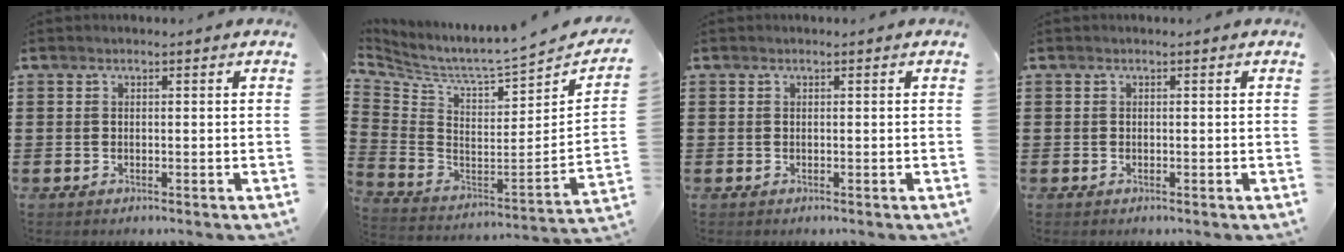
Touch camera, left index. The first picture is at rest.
{"total": 4.5, "force": [4.1, -0.1, 1.9], "torque": [-0.064, -0.058, 0.059]}
{"total": 0.0}
{"total": 0.0}